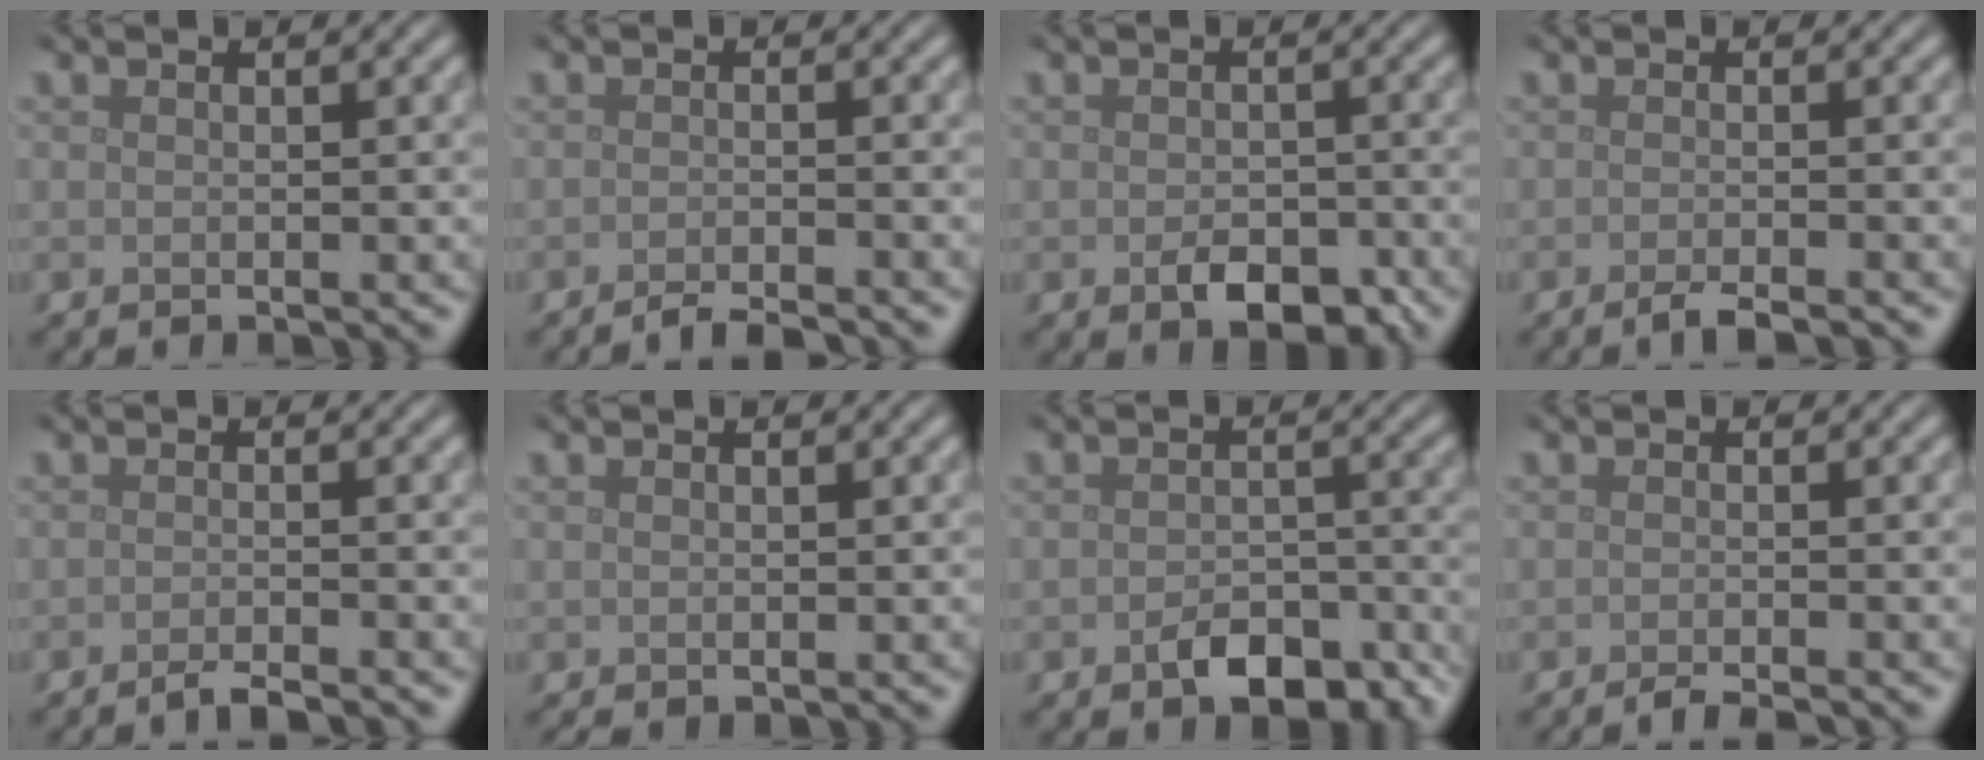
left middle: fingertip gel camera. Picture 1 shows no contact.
{"total": 2.0, "force": [-1.7, 0.2, 1.0], "torque": [-0.009, -0.002, -0.034]}
{"total": 3.5, "force": [-1.4, 2.1, 2.4], "torque": [-0.040, -0.009, -0.021]}
{"total": 2.0, "force": [-1.4, 0.3, 1.4], "torque": [-0.017, -0.005, -0.030]}
{"total": 1.8, "force": [-1.5, 0.2, 1.1], "torque": [-0.013, -0.004, -0.032]}
{"total": 0.0}
{"total": 4.7, "force": [-2.6, 2.7, 2.9], "torque": [-0.049, -0.005, -0.040]}
{"total": 1.5, "force": [-1.2, 0.2, 0.9], "torque": [-0.008, -0.004, -0.025]}